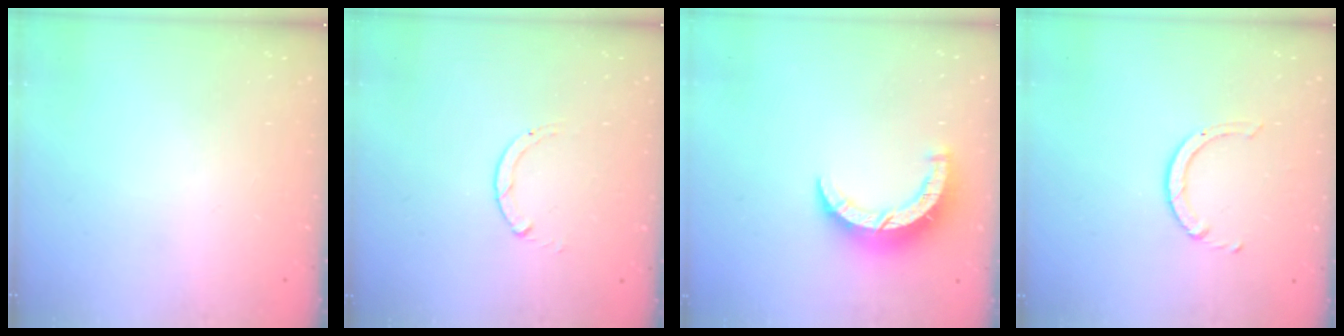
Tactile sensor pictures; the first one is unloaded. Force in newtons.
{"total": 0.8, "press": 0.7, "slide": 0.1}
{"total": 7.9, "press": 7.8, "slide": 0.6}
{"total": 2.5, "press": 2.5, "slide": 0.2}